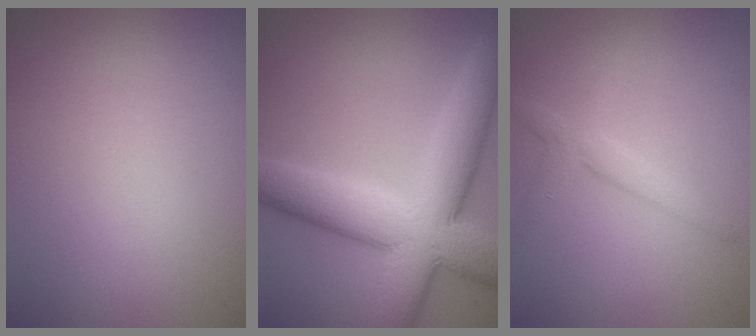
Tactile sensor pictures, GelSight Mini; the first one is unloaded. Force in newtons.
{"total": 10.3, "press": 10.3, "slide": 0.2}
{"total": 2.3, "press": 2.3, "slide": 0.1}